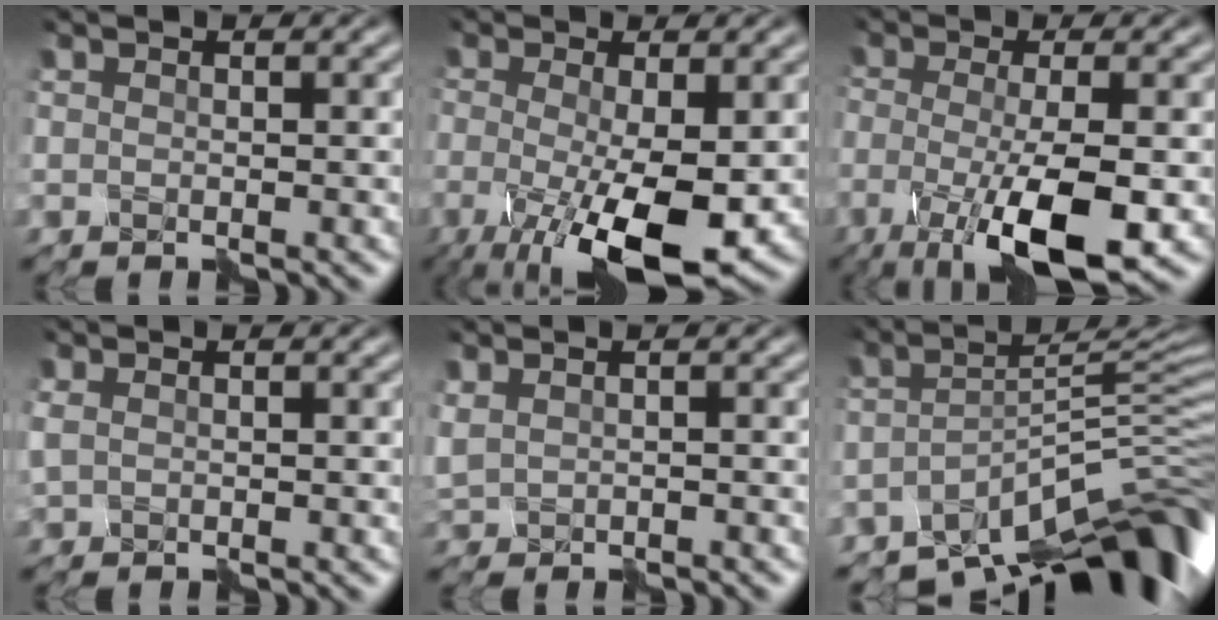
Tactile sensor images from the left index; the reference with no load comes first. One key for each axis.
{"total": 8.3, "fx": -2.4, "fy": 1.9, "fz": 7.7, "tx": -0.131, "ty": -0.021, "tz": -0.039}
{"total": 8.5, "fx": -2.9, "fy": 2.1, "fz": 7.8, "tx": -0.122, "ty": -0.013, "tz": -0.055}
{"total": 1.2, "fx": -0.1, "fy": 0.9, "fz": 0.7, "tx": -0.019, "ty": 0.000, "tz": 0.002}
{"total": 1.7, "fx": 0.0, "fy": 1.3, "fz": 1.1, "tx": -0.025, "ty": 0.001, "tz": 0.007}
{"total": 12.2, "fx": -8.4, "fy": 3.3, "fz": 8.2, "tx": -0.101, "ty": 0.004, "tz": -0.147}